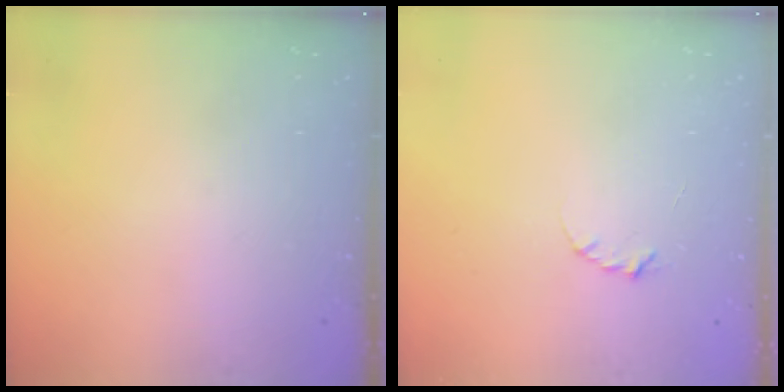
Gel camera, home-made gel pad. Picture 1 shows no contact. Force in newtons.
{"total": 2.3, "press": 2.3, "slide": 0.4}